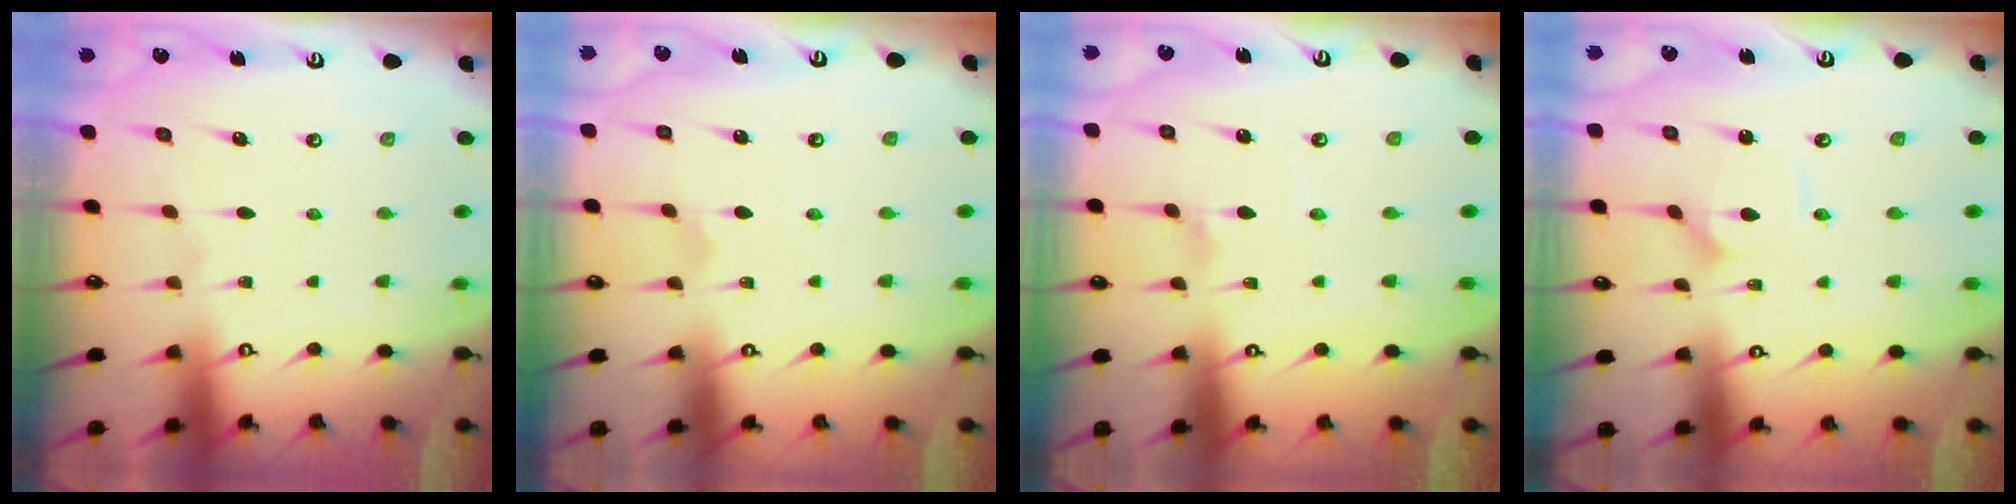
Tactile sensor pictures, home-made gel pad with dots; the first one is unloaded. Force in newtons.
{"total": 1.9, "press": 1.8, "slide": 0.3}
{"total": 1.3, "press": 1.2, "slide": 0.4}
{"total": 2.5, "press": 2.5, "slide": 0.2}